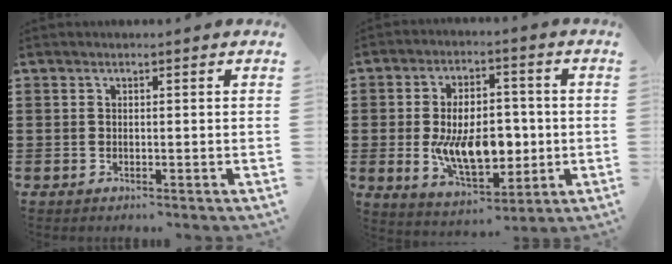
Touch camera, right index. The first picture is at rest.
{"total": 12.4, "force": [-1.0, 7.1, 10.2], "torque": [-0.176, -0.009, -0.016]}